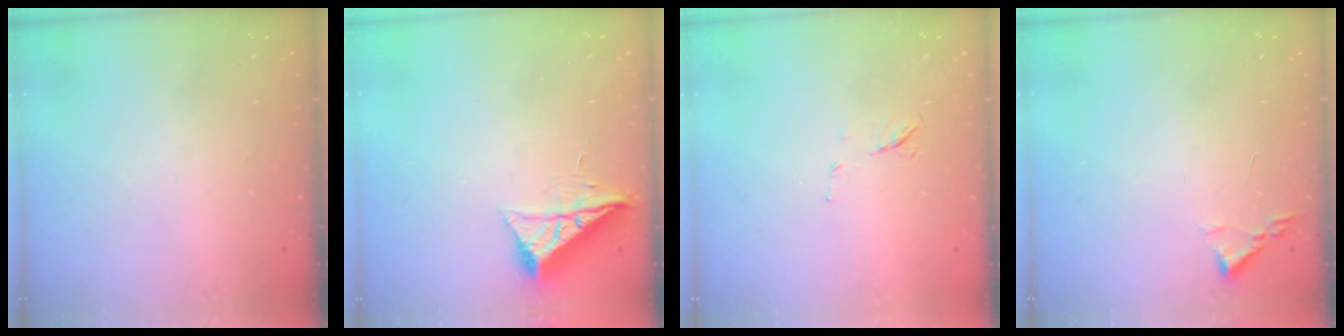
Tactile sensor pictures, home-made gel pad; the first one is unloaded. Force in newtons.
{"total": 7.4, "press": 7.4, "slide": 0.3}
{"total": 5.4, "press": 5.2, "slide": 1.3}
{"total": 1.8, "press": 1.8, "slide": 0.3}